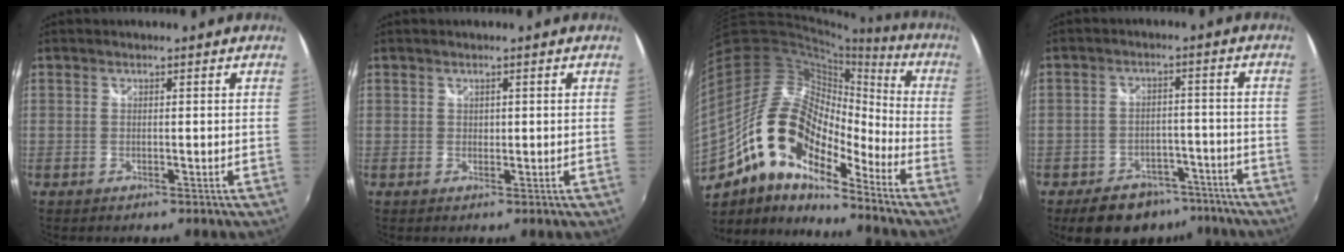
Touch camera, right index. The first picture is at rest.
{"total": 0.6, "force": [0.2, 0.5, 0.1], "torque": [0.001, 0.001, 0.004]}
{"total": 18.8, "force": [-11.4, 8.3, 12.5], "torque": [-0.222, -0.010, -0.228]}
{"total": 11.6, "force": [-8.6, 6.8, 3.8], "torque": [-0.085, 0.019, -0.105]}